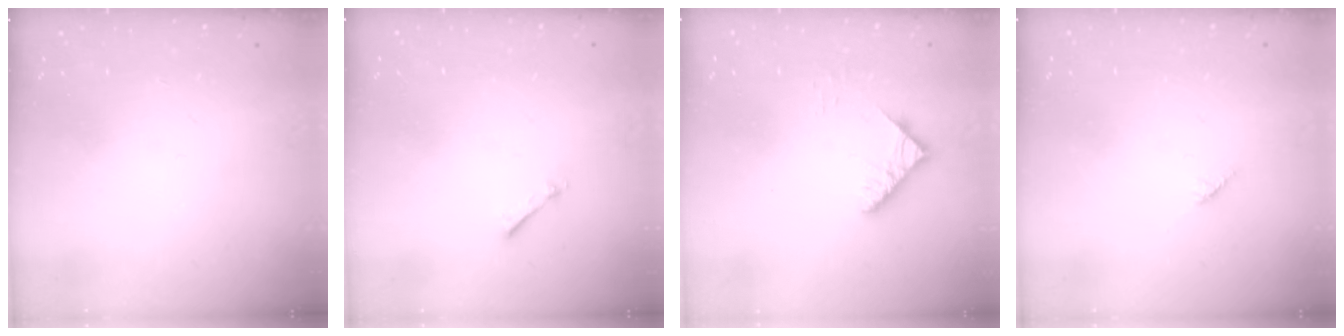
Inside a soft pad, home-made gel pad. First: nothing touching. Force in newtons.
{"total": 0.6, "press": 0.6, "slide": 0.2}
{"total": 4.7, "press": 4.7, "slide": 0.9}
{"total": 2.7, "press": 2.7, "slide": 0.2}